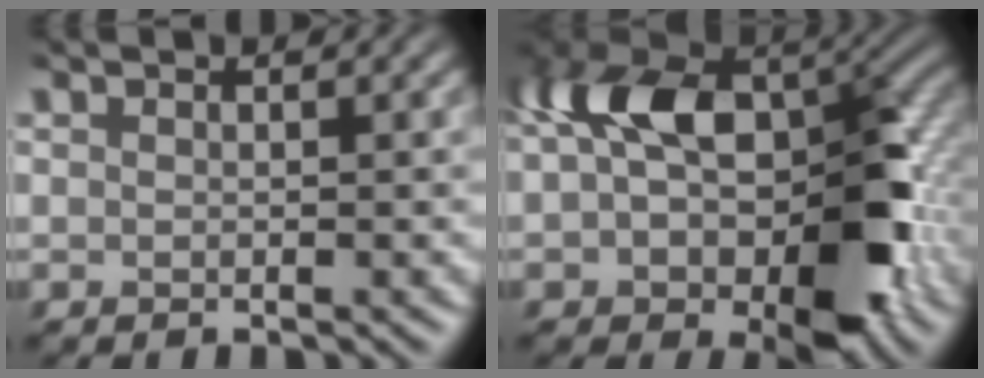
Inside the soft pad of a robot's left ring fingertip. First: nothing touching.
{"total": 12.5, "force": [-1.0, 7.7, 9.9], "torque": [-0.149, 0.011, -0.033]}